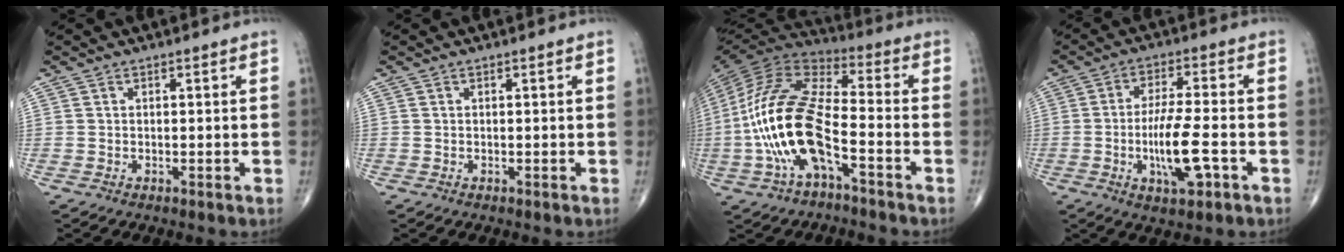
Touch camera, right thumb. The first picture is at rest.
{"total": 0.0}
{"total": 19.4, "force": [-5.5, 7.7, 17.0], "torque": [-0.357, 0.042, -0.103]}
{"total": 10.4, "force": [-3.0, 2.8, 9.6], "torque": [-0.179, 0.009, -0.051]}